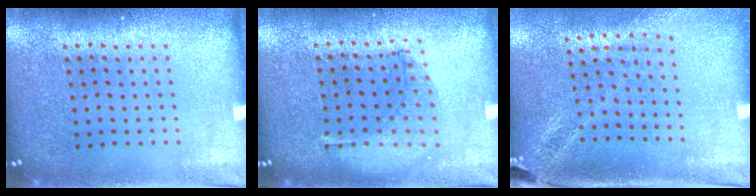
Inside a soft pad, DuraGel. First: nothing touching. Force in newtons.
{"total": 1.0, "press": 1.0, "slide": 0.3}
{"total": 1.9, "press": 1.6, "slide": 1.0}